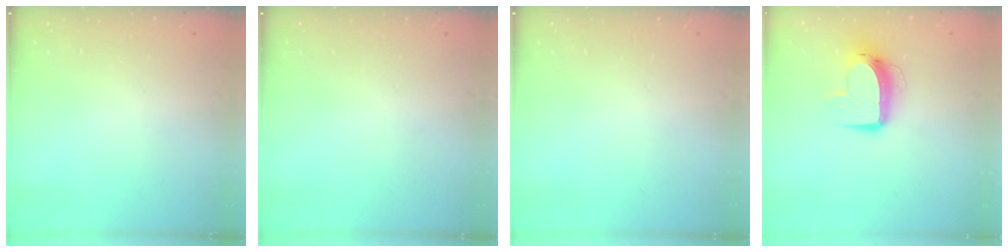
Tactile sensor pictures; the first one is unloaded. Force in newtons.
{"total": 0.0}
{"total": 0.0}
{"total": 10.4, "press": 10.4, "slide": 1.1}